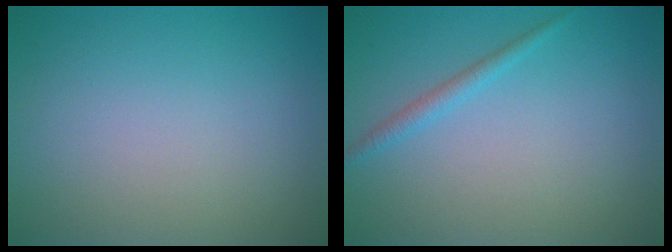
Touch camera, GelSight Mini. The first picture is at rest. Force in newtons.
{"total": 1.3, "press": 1.3, "slide": 0.0}